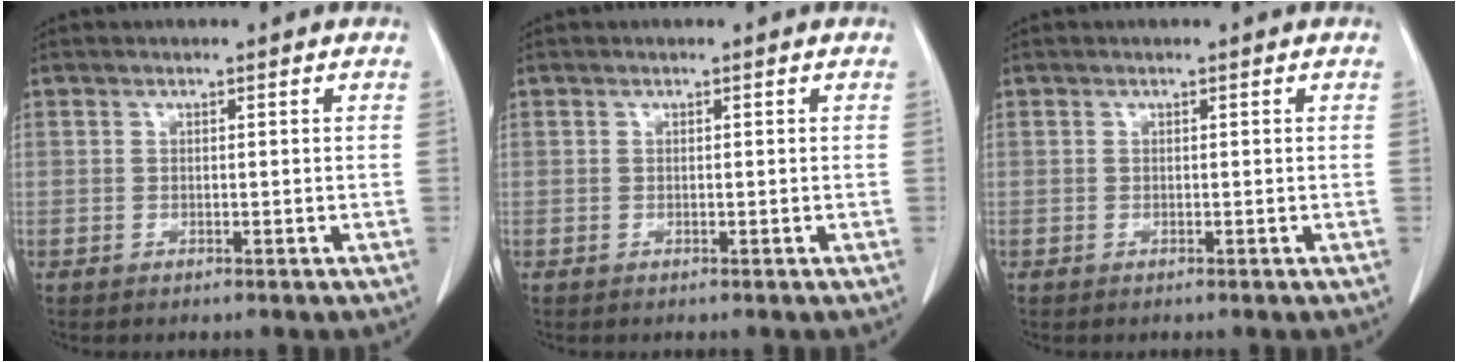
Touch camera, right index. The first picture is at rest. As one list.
[{"total": 0.0}, {"total": 0.0}]